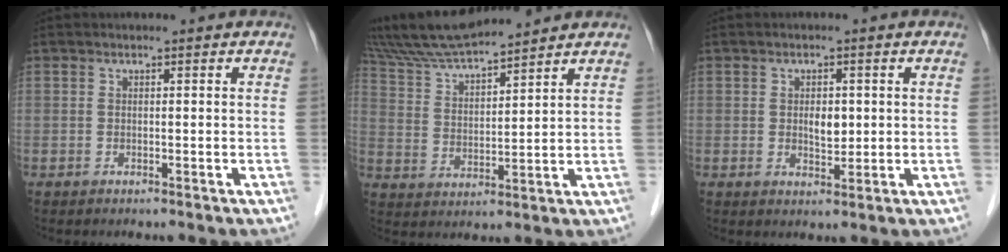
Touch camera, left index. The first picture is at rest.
{"total": 11.4, "force": [10.6, 0.5, 4.1], "torque": [-0.086, 0.023, 0.202]}
{"total": 2.9, "force": [0.3, 1.7, 2.4], "torque": [-0.038, -0.001, 0.008]}